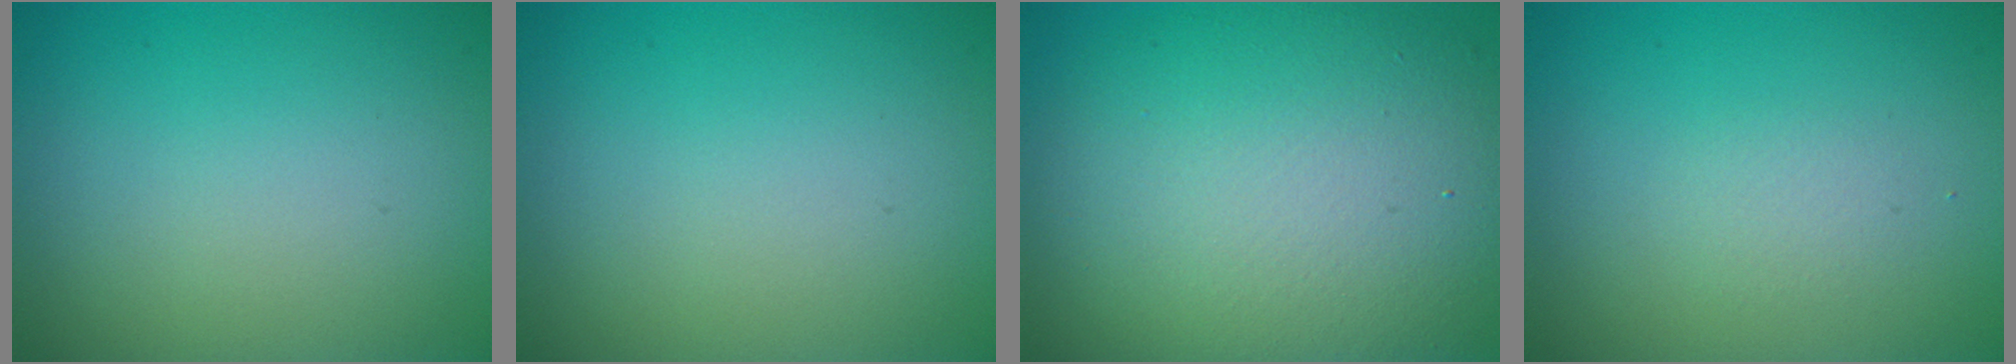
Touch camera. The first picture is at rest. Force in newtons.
{"total": 0.0}
{"total": 11.7, "press": 11.6, "slide": 1.1}
{"total": 1.0, "press": 1.0, "slide": 0.1}